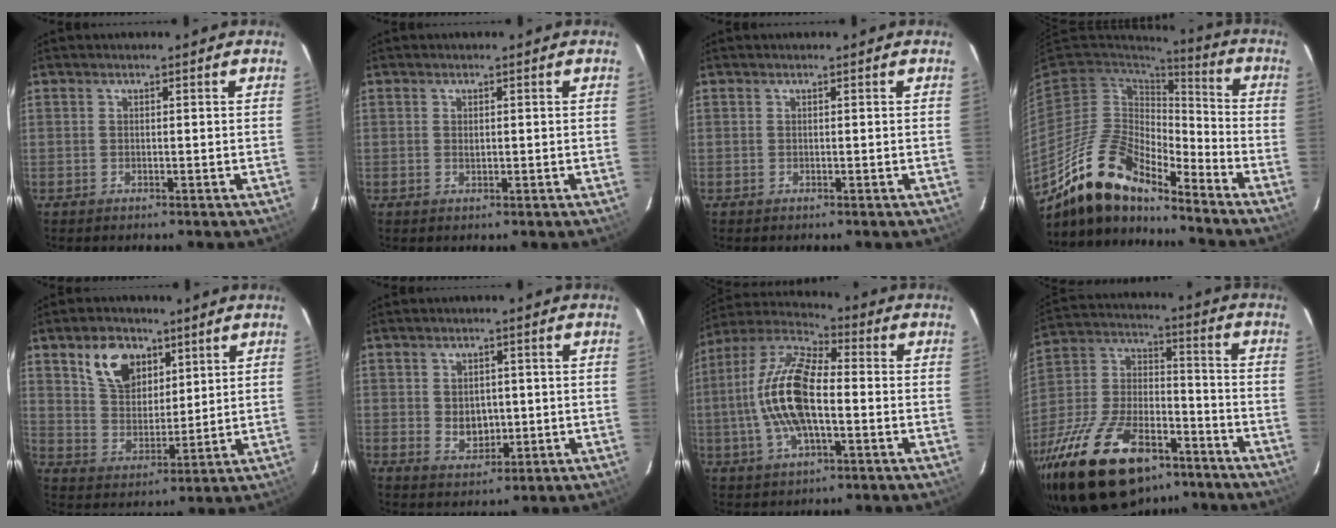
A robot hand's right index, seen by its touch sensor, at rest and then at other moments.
{"total": 1.0, "force": [0.1, 0.7, 0.7], "torque": [-0.012, 0.002, 0.003]}
{"total": 0.0}
{"total": 16.5, "force": [-13.3, 5.0, 8.3], "torque": [-0.159, -0.008, -0.256]}
{"total": 10.3, "force": [5.7, 6.6, 5.6], "torque": [-0.103, 0.020, 0.113]}
{"total": 5.0, "force": [-0.1, 3.9, 3.0], "torque": [-0.051, -0.003, 0.008]}
{"total": 15.8, "force": [-1.8, 6.5, 14.3], "torque": [-0.290, 0.009, -0.043]}
{"total": 28.0, "force": [-18.4, 13.1, 16.6], "torque": [-0.336, -0.005, -0.296]}